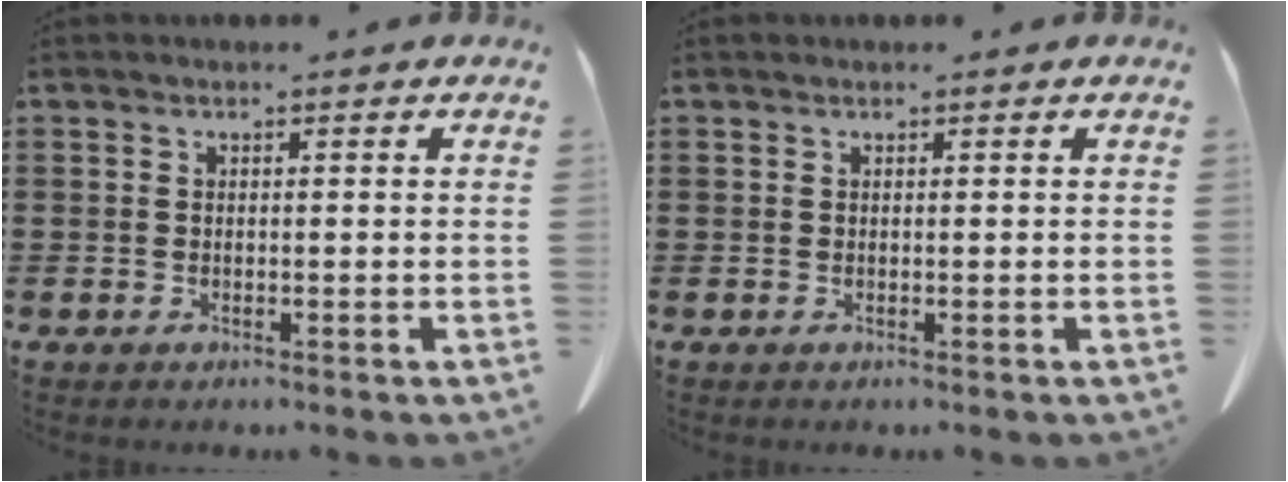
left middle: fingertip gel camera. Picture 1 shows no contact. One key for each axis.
{"total": 0.0}